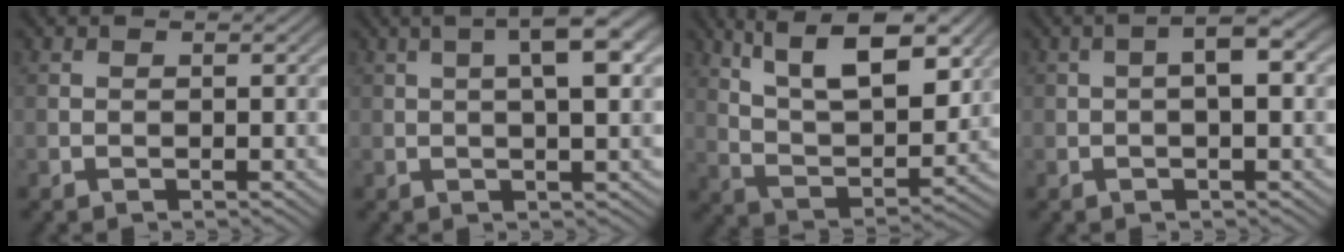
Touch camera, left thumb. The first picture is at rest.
{"total": 5.5, "force": [1.2, 0.7, 5.3], "torque": [-0.076, 0.009, 0.018]}
{"total": 13.1, "force": [7.3, 4.8, 9.7], "torque": [-0.166, -0.008, 0.127]}
{"total": 3.0, "force": [-0.1, 0.4, 2.9], "torque": [-0.044, 0.009, -0.005]}